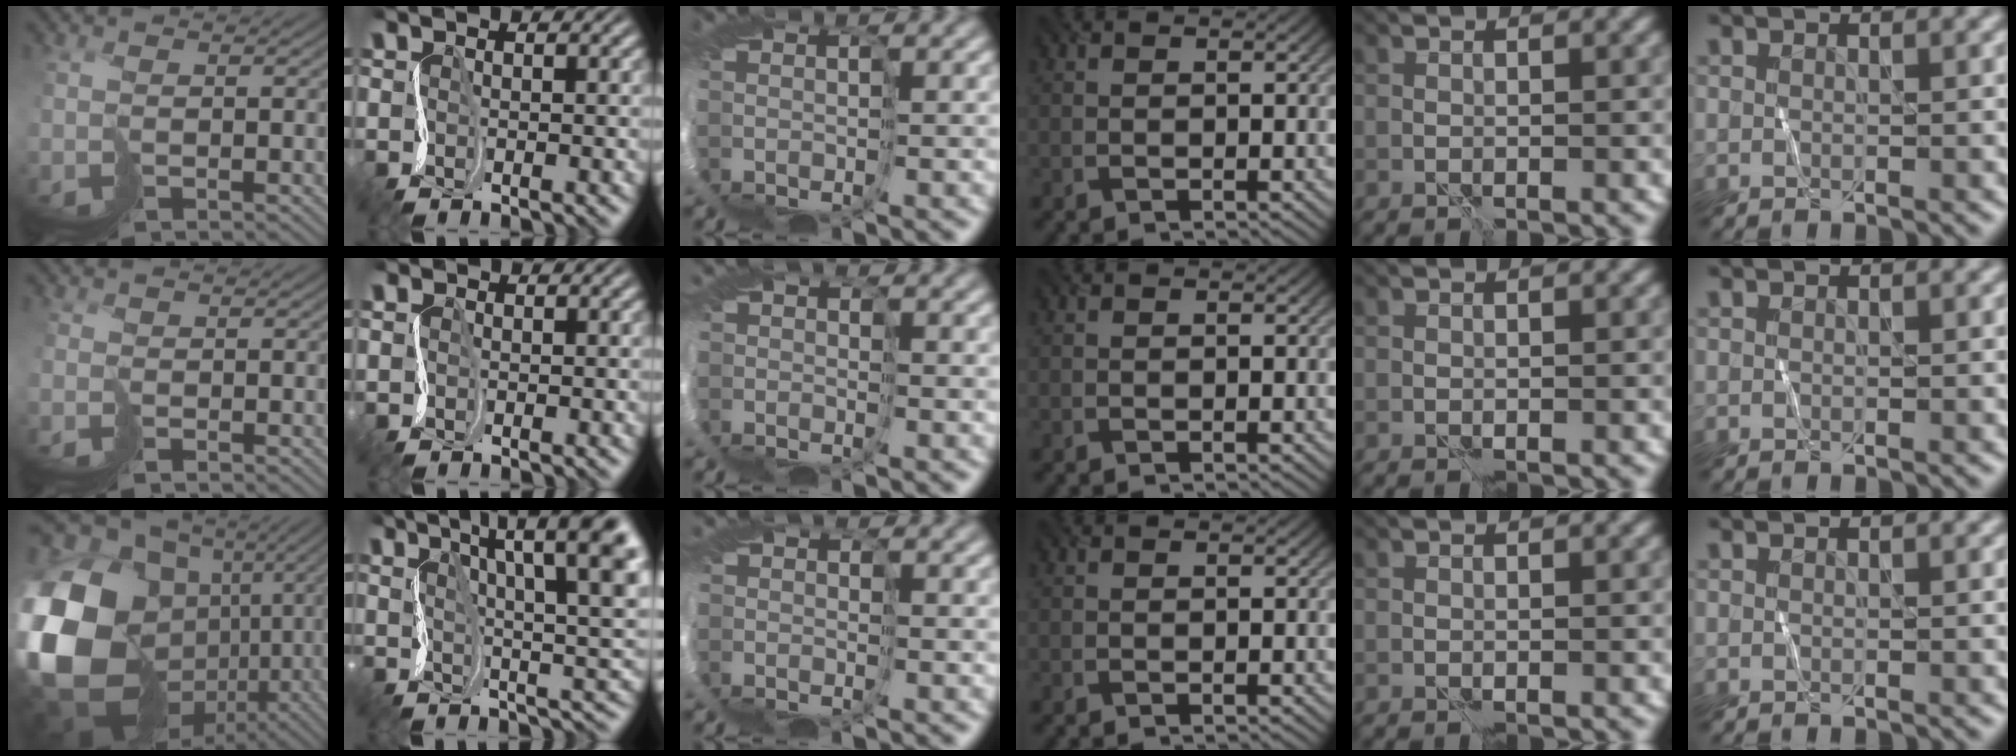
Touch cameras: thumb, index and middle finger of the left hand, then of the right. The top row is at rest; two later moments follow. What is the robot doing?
{"motion": "cut", "object": "paper bag"}